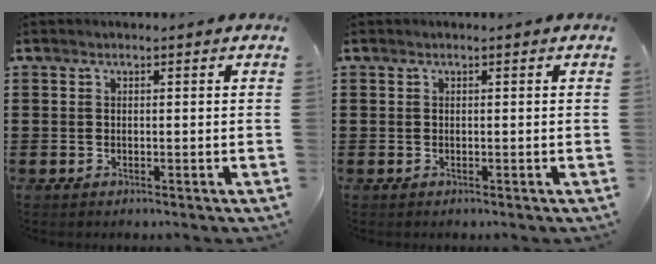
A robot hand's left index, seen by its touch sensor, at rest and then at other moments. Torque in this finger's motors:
{"motor_torque": [0.00, 0.00, 0.00, 0.01]}